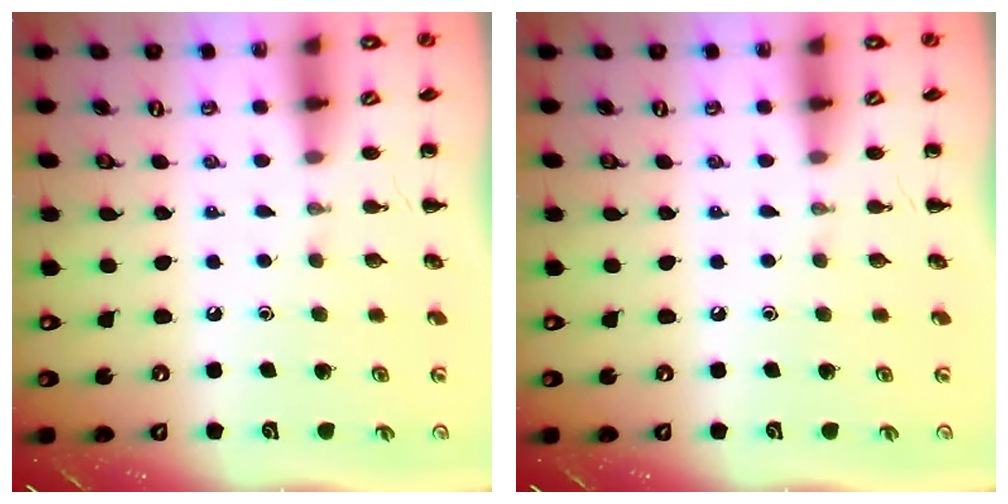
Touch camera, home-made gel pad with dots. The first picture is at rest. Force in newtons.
{"total": 0.0}